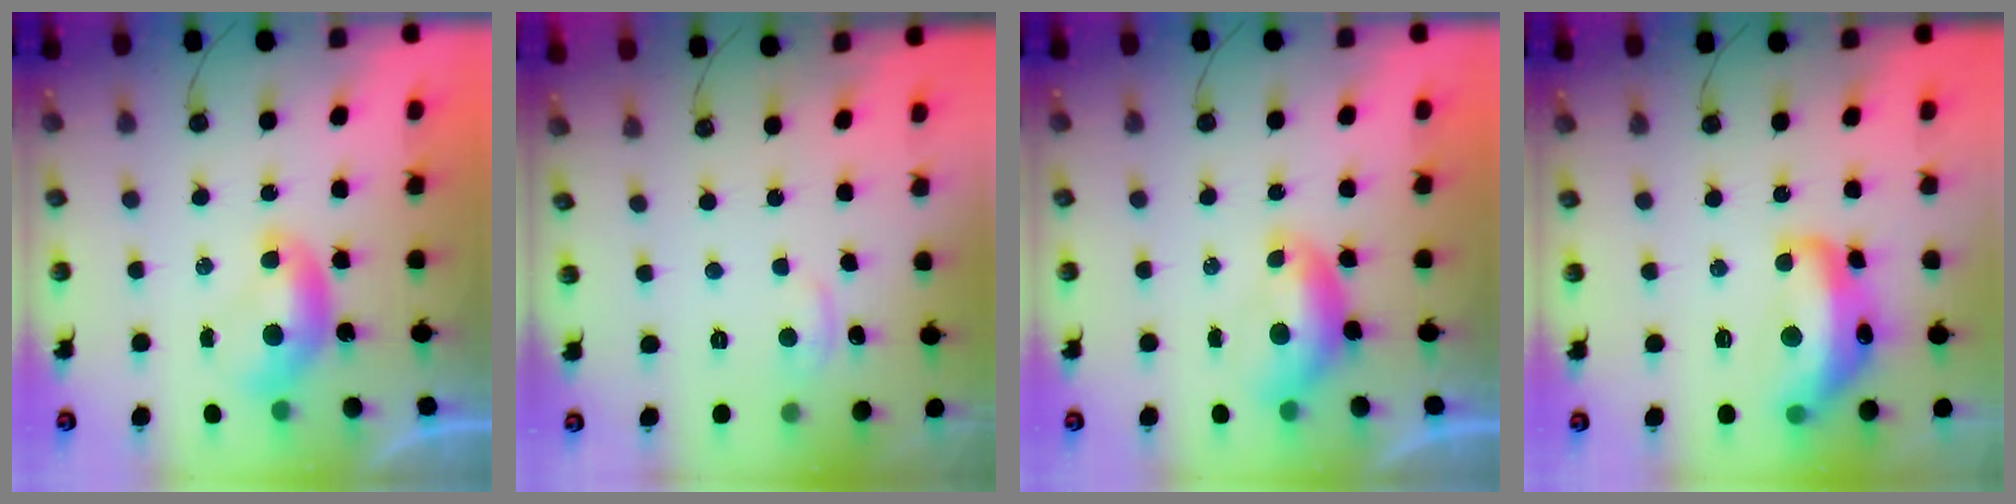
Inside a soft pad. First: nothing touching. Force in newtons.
{"total": 1.4, "press": 1.3, "slide": 0.7}
{"total": 0.6, "press": 0.3, "slide": 0.5}
{"total": 9.9, "press": 9.8, "slide": 0.8}